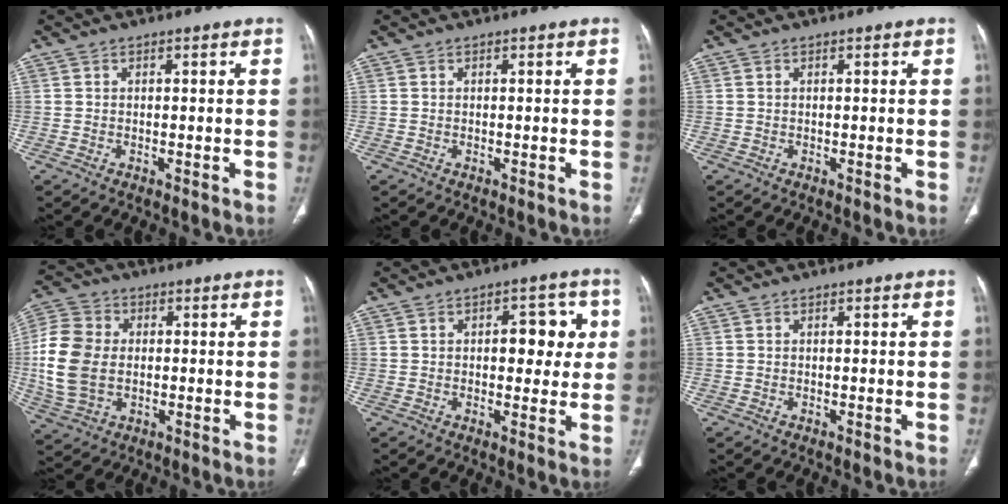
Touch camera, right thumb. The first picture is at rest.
{"total": 0.0}
{"total": 0.0}
{"total": 13.3, "force": [-0.4, 9.7, 9.2], "torque": [-0.195, 0.008, -0.006]}
{"total": 8.3, "force": [1.3, 4.8, 6.6], "torque": [-0.046, 0.009, 0.017]}
{"total": 0.0}